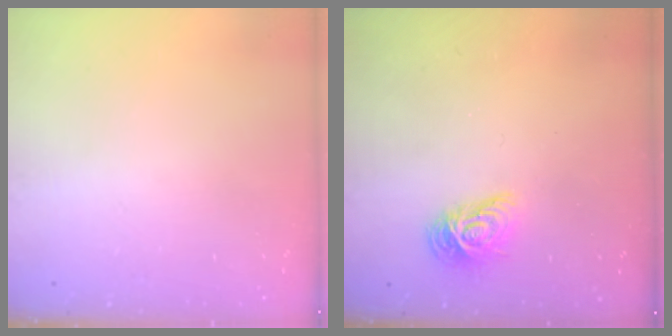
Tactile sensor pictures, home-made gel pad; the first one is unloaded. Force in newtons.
{"total": 9.7, "press": 9.7, "slide": 0.3}